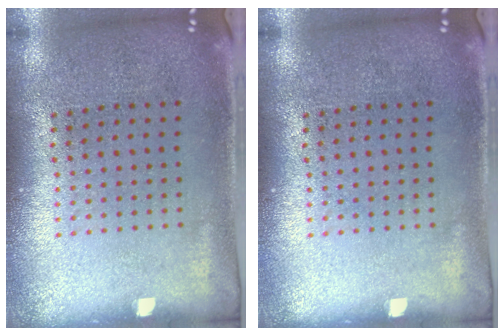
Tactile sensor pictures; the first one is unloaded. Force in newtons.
{"total": 0.0}